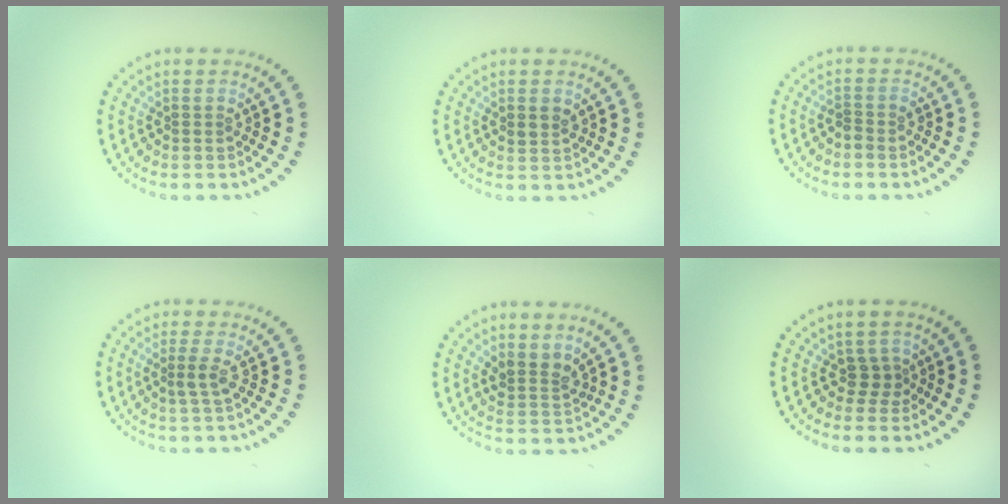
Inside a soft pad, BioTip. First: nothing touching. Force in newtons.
{"total": 1.1, "press": 1.1, "slide": 0.3}
{"total": 1.0, "press": 0.9, "slide": 0.6}
{"total": 1.7, "press": 1.2, "slide": 1.2}
{"total": 2.4, "press": 1.9, "slide": 1.5}
{"total": 1.7, "press": 1.1, "slide": 1.3}